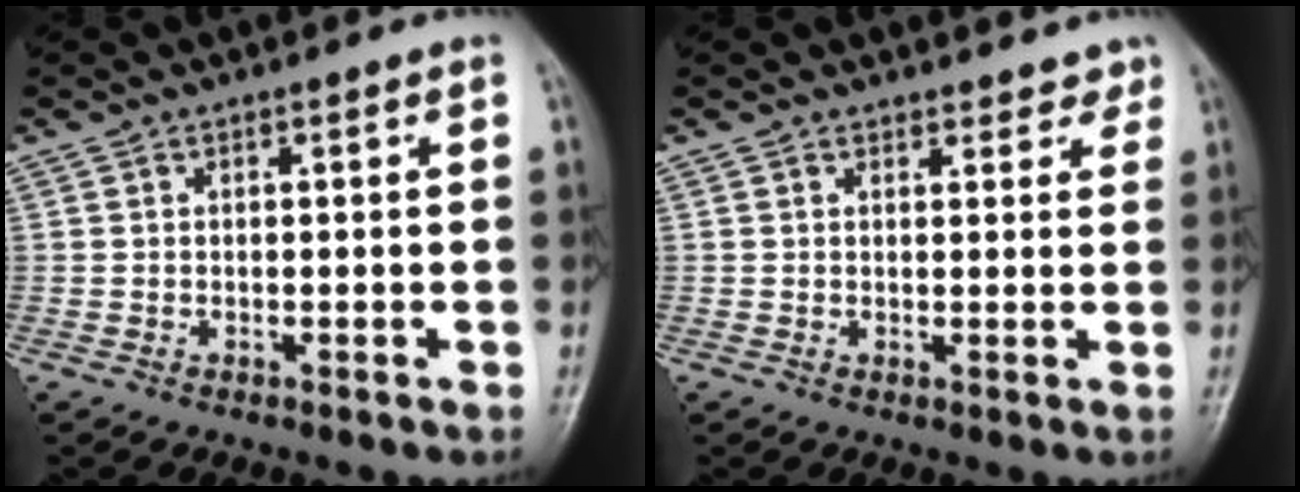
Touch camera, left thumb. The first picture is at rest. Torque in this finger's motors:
{"motor_torque": [-0.65, 0.01, -0.36, -0.17, 0.03]}